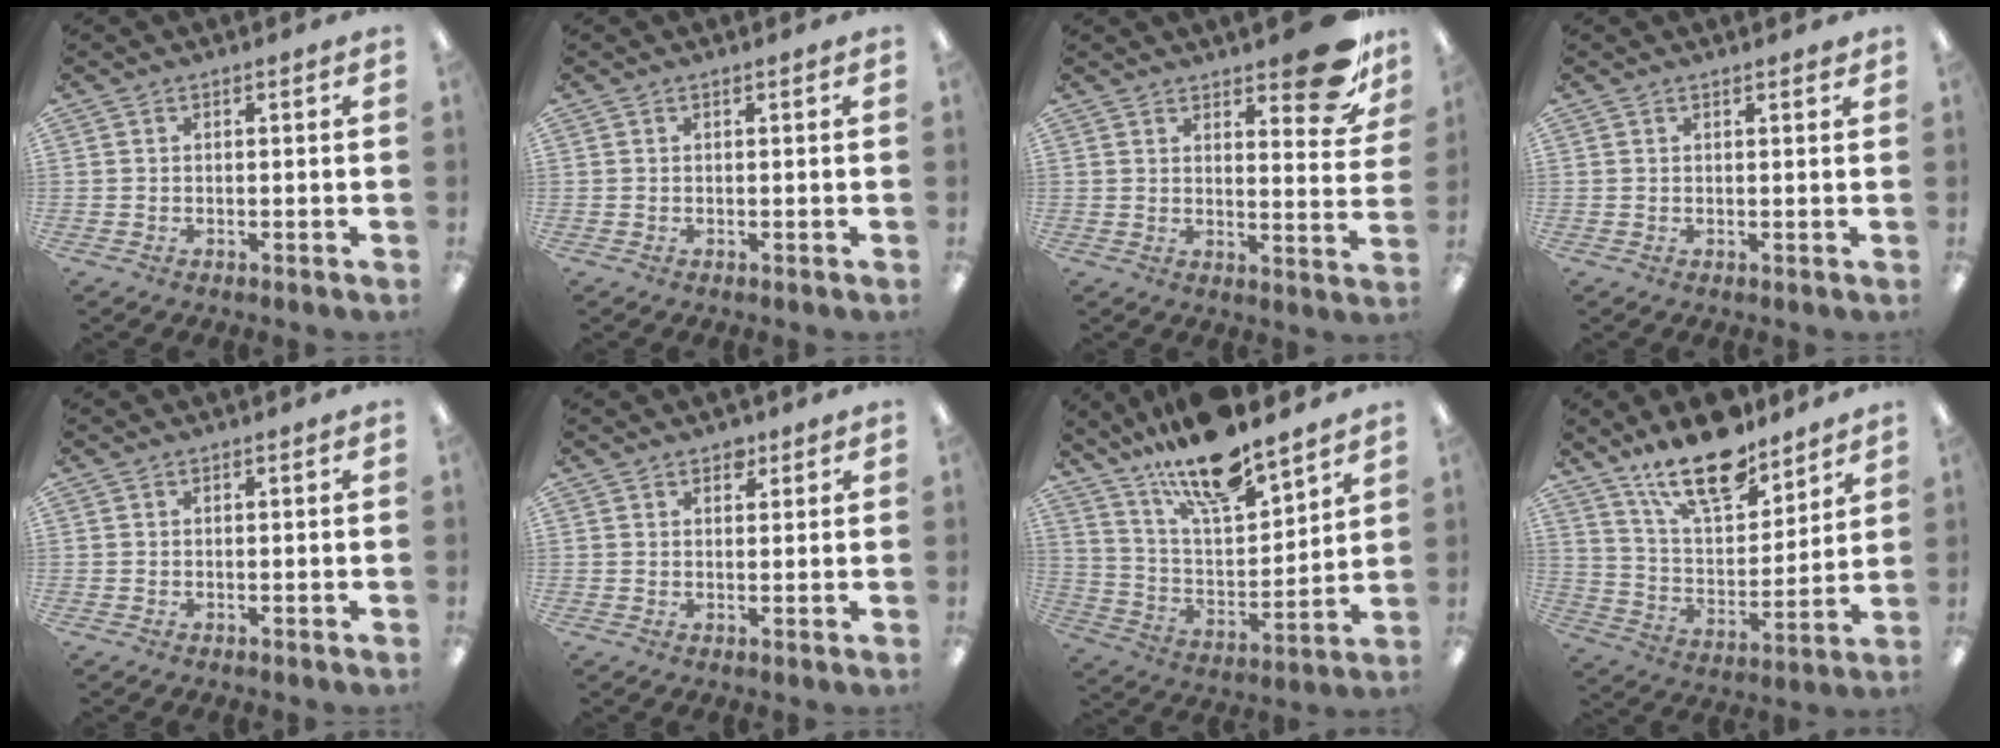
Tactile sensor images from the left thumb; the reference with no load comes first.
{"total": 0.0}
{"total": 13.4, "force": [9.5, 4.5, 8.3], "torque": [-0.093, -0.065, 0.156]}
{"total": 1.1, "force": [1.0, 0.2, 0.5], "torque": [-0.002, -0.003, 0.017]}
{"total": 0.0}
{"total": 2.5, "force": [1.9, 1.4, 0.8], "torque": [-0.001, -0.006, 0.032]}
{"total": 17.1, "force": [14.6, 4.1, 7.9], "torque": [-0.155, -0.094, 0.255]}
{"total": 18.6, "force": [14.2, 7.0, 9.8], "torque": [-0.172, -0.078, 0.246]}